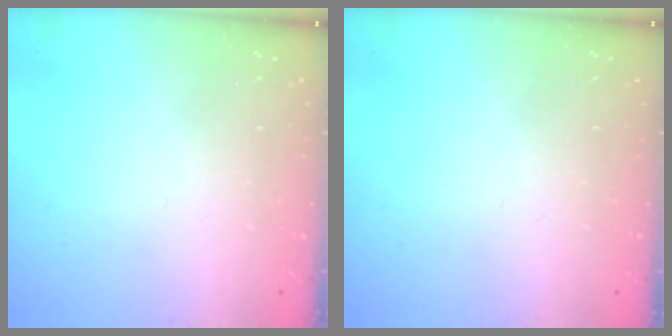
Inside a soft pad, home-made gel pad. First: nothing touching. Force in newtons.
{"total": 0.0}